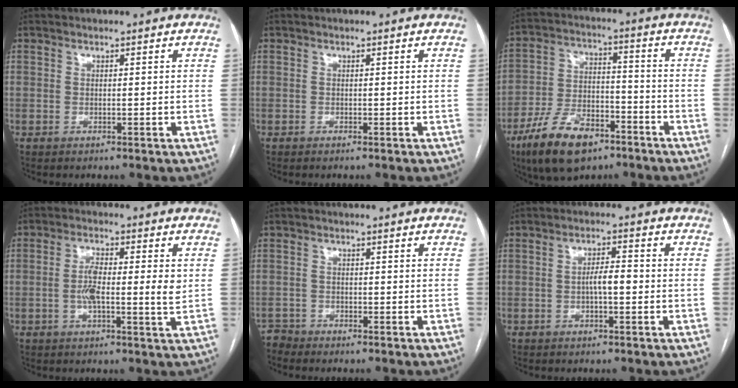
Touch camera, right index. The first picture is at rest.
{"total": 0.0}
{"total": 13.3, "force": [-8.5, 6.0, 8.3], "torque": [-0.161, -0.001, -0.150]}
{"total": 6.6, "force": [0.0, 1.1, 6.6], "torque": [-0.120, 0.005, -0.005]}
{"total": 1.7, "force": [-1.4, 0.1, -0.9], "torque": [0.019, -0.006, -0.031]}
{"total": 3.3, "force": [-0.6, 0.8, 3.1], "torque": [-0.051, 0.008, -0.010]}